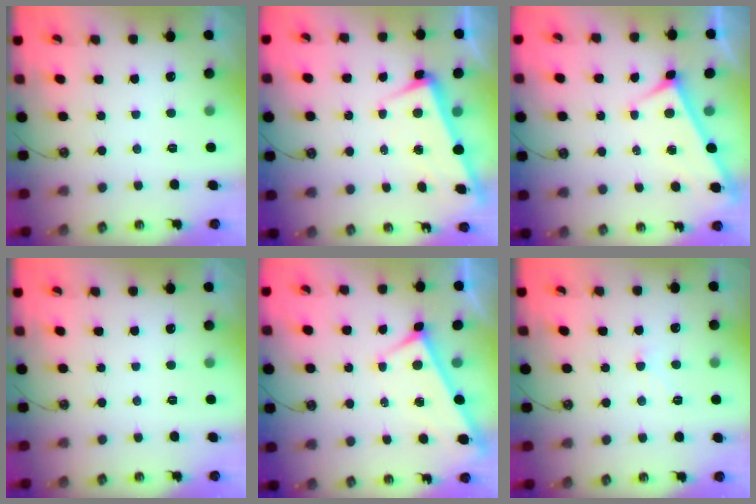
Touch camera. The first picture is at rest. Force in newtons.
{"total": 3.0, "press": 2.9, "slide": 0.8}
{"total": 3.2, "press": 3.2, "slide": 0.3}
{"total": 0.0}
{"total": 3.9, "press": 3.9, "slide": 0.4}
{"total": 1.1, "press": 0.9, "slide": 0.6}